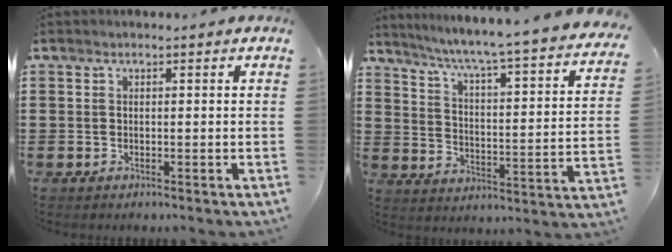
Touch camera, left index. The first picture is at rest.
{"total": 4.5, "force": [3.7, -1.0, 2.4], "torque": [-0.067, -0.050, 0.047]}